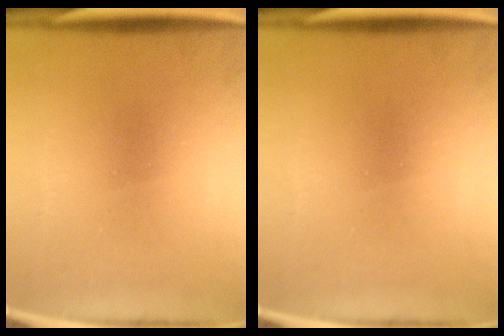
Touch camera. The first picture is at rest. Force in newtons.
{"total": 0.0}